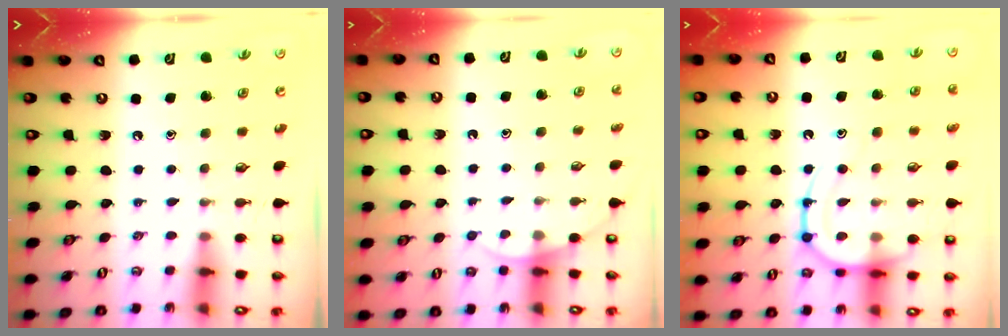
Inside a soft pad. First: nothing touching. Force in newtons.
{"total": 4.8, "press": 4.8, "slide": 0.5}
{"total": 14.1, "press": 14.0, "slide": 1.6}